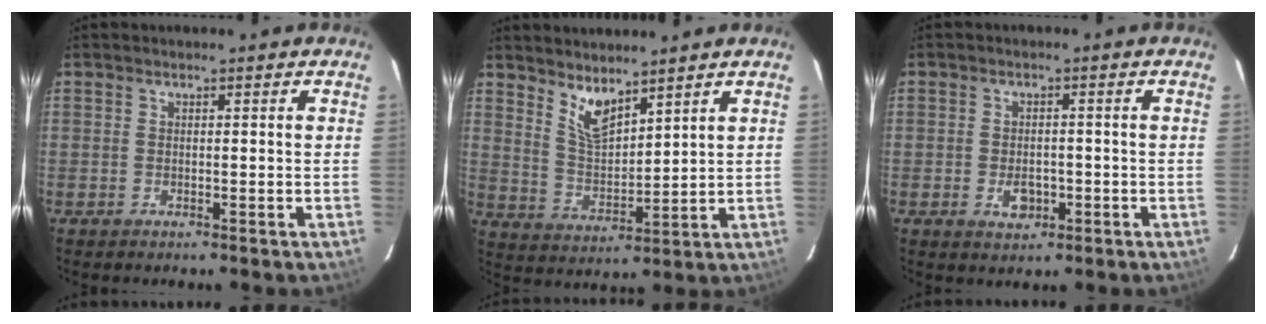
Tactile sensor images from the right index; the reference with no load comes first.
{"total": 6.7, "force": [5.1, 2.1, 3.8], "torque": [-0.070, -0.008, 0.106]}
{"total": 3.9, "force": [-1.4, 2.7, 2.5], "torque": [-0.046, -0.001, -0.017]}